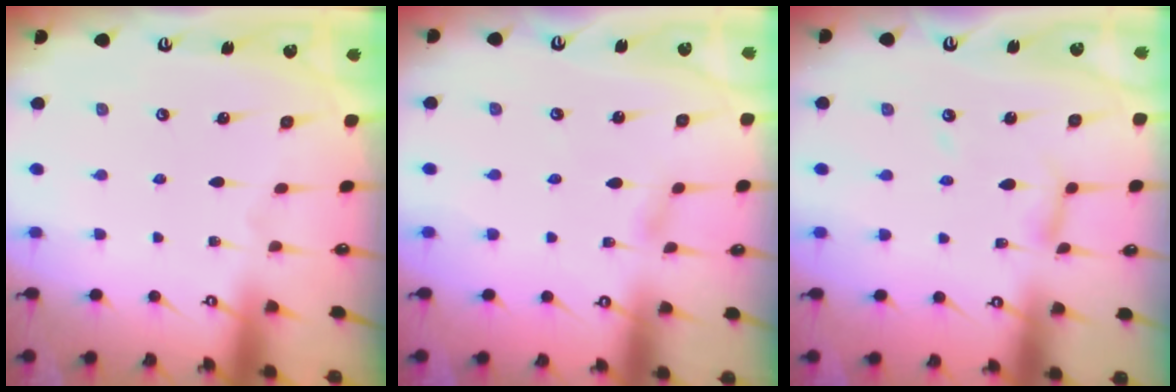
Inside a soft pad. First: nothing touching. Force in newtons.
{"total": 3.7, "press": 3.6, "slide": 0.4}
{"total": 7.8, "press": 7.7, "slide": 0.6}